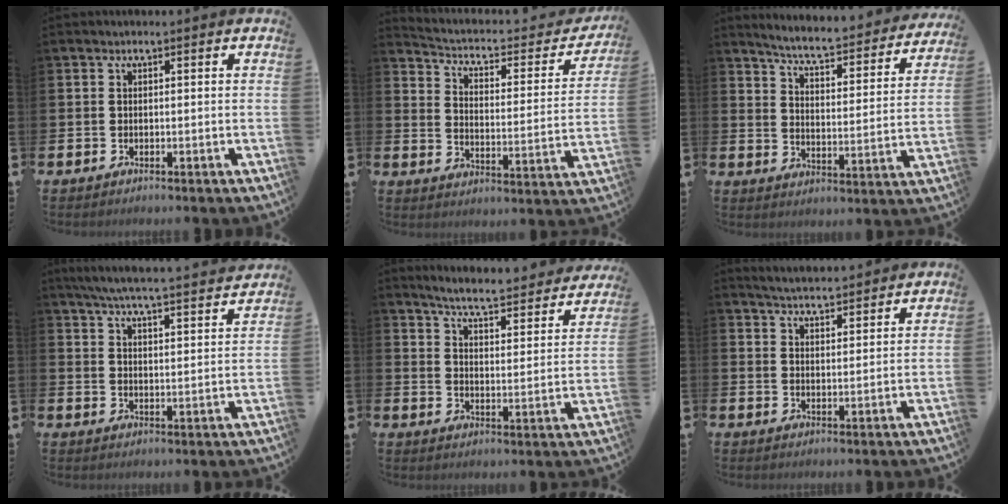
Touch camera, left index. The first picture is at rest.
{"total": 4.1, "force": [3.2, 1.8, 1.6], "torque": [-0.060, -0.027, 0.044]}
{"total": 5.9, "force": [5.5, 0.3, 2.0], "torque": [-0.061, -0.051, 0.086]}
{"total": 6.3, "force": [6.0, 0.0, 1.9], "torque": [-0.052, -0.046, 0.102]}
{"total": 5.6, "force": [5.3, -0.1, 1.8], "torque": [-0.053, -0.049, 0.084]}
{"total": 4.5, "force": [4.5, 0.0, 0.2], "torque": [-0.015, -0.032, 0.078]}